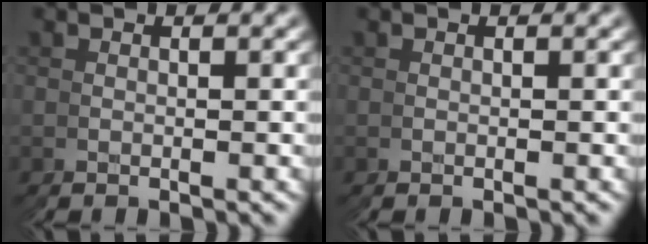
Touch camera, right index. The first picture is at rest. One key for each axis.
{"total": 0.0}